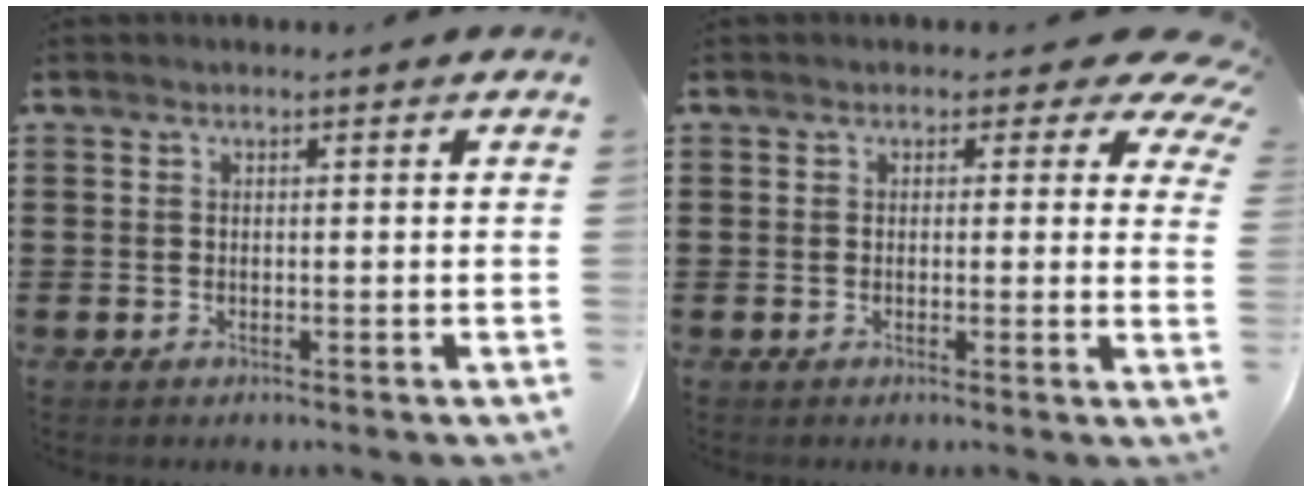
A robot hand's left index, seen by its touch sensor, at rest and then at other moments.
{"total": 3.2, "force": [1.7, 1.9, 2.0], "torque": [-0.026, -0.005, 0.022]}